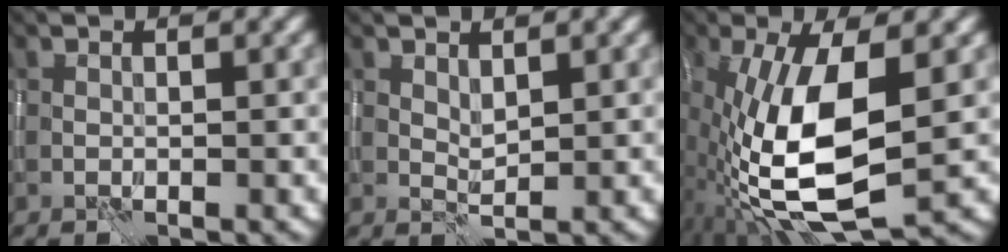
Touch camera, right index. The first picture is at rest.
{"total": 1.2, "force": [0.9, 0.4, 0.6], "torque": [-0.016, -0.003, 0.021]}
{"total": 11.3, "force": [-1.9, 4.3, 10.2], "torque": [-0.216, -0.010, -0.039]}